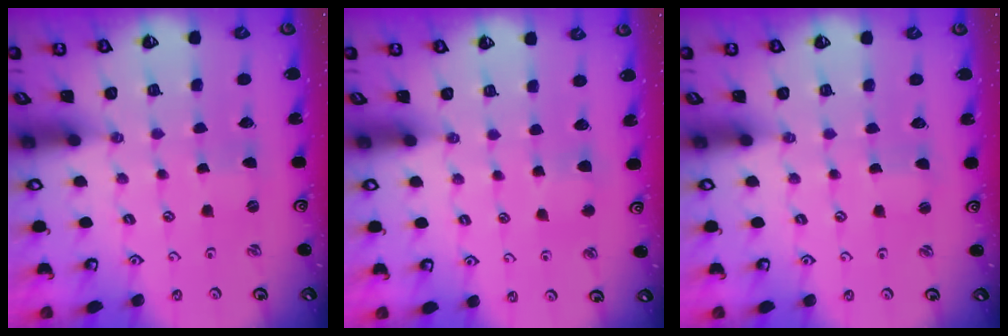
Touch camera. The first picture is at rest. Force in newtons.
{"total": 3.6, "press": 3.5, "slide": 0.9}
{"total": 1.2, "press": 1.2, "slide": 0.0}